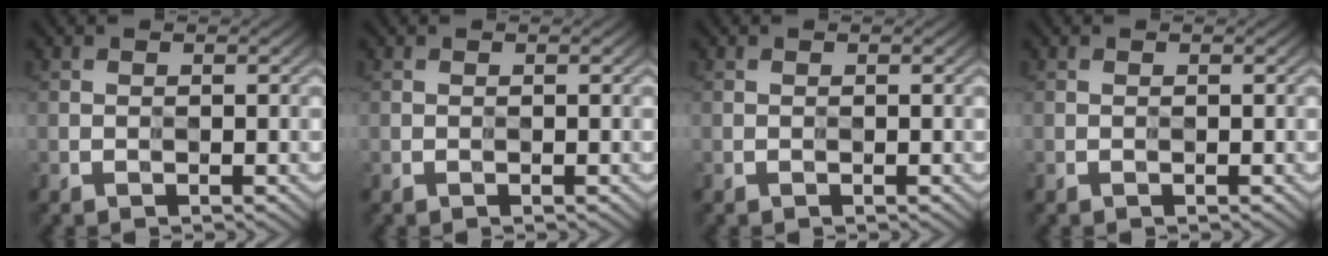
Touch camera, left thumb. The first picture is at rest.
{"total": 0.0}
{"total": 0.0}
{"total": 0.0}